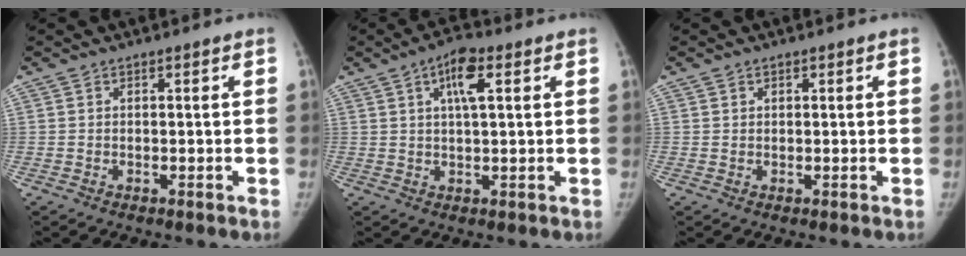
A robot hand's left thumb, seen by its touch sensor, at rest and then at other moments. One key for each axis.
{"total": 6.4, "fx": 2.5, "fy": 2.1, "fz": 5.5, "tx": -0.090, "ty": 0.001, "tz": 0.039}
{"total": 0.6, "fx": 0.3, "fy": 0.5, "fz": 0.0, "tx": 0.006, "ty": -0.001, "tz": 0.003}